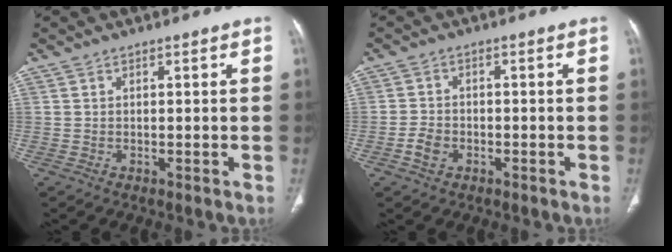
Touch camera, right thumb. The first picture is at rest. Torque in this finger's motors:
{"motor_torque": [-0.16, -0.26, 0.32, 0.14, 0.02]}